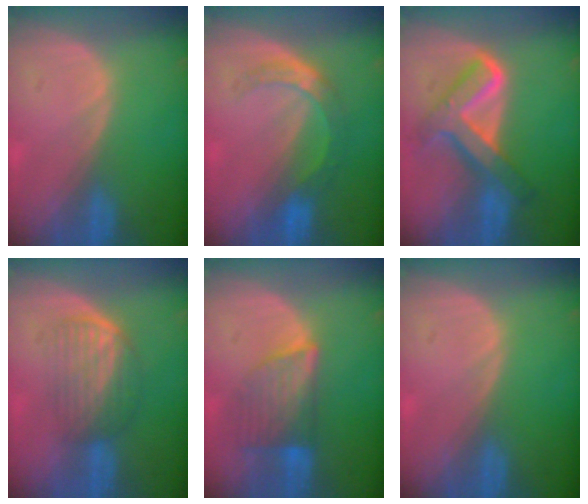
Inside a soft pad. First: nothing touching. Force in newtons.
{"total": 5.5, "press": 4.9, "slide": 2.3}
{"total": 8.3, "press": 8.3, "slide": 0.6}
{"total": 6.3, "press": 5.6, "slide": 2.7}
{"total": 6.9, "press": 6.4, "slide": 2.6}
{"total": 0.0}